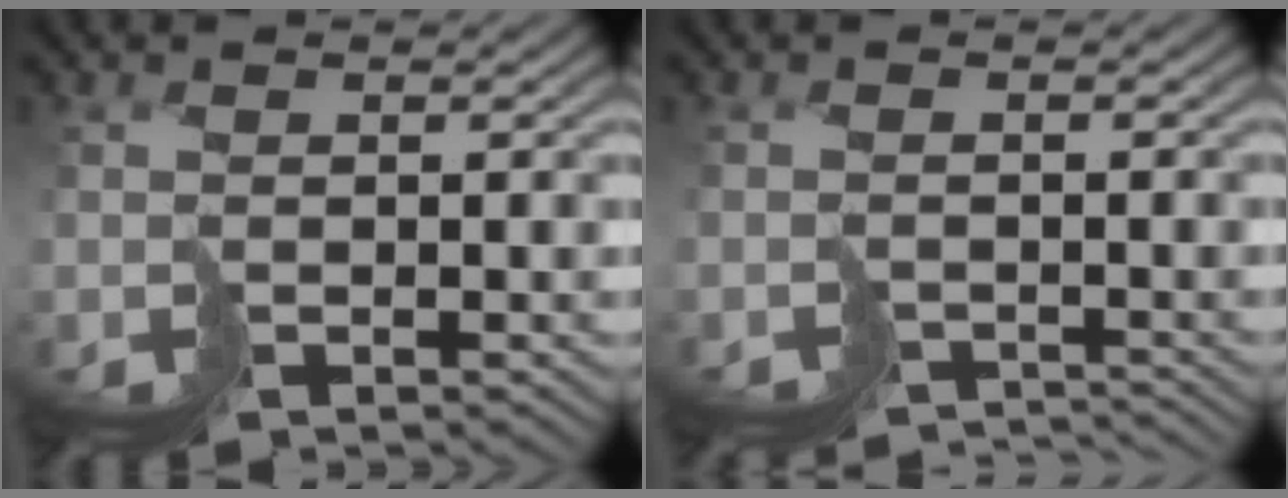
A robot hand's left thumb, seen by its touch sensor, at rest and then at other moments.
{"total": 3.2, "force": [-3.2, 0.2, 0.3], "torque": [-0.004, -0.011, -0.052]}